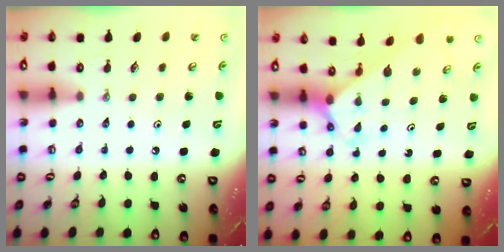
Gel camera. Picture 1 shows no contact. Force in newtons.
{"total": 2.7, "press": 2.7, "slide": 0.1}